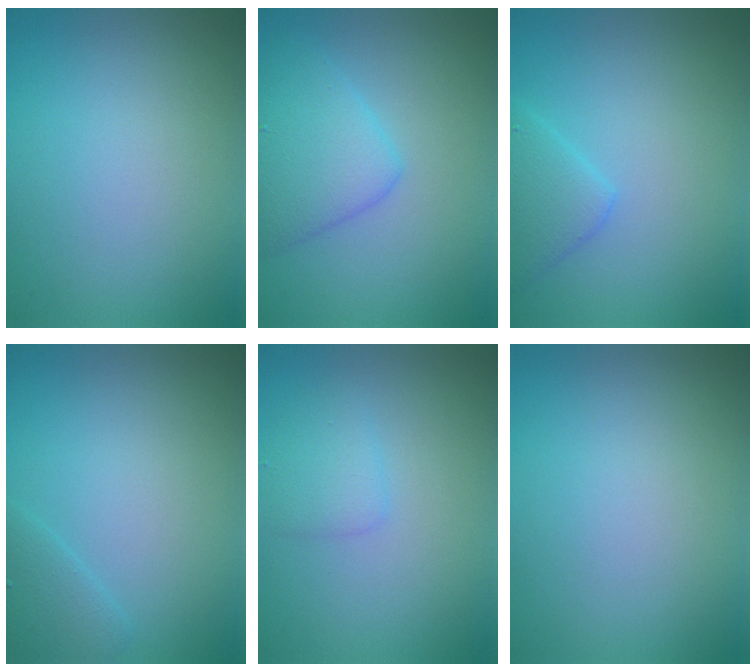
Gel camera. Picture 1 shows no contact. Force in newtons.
{"total": 4.1, "press": 4.1, "slide": 0.2}
{"total": 2.6, "press": 2.6, "slide": 0.1}
{"total": 1.6, "press": 1.6, "slide": 0.1}
{"total": 1.8, "press": 1.8, "slide": 0.0}
{"total": 0.0}